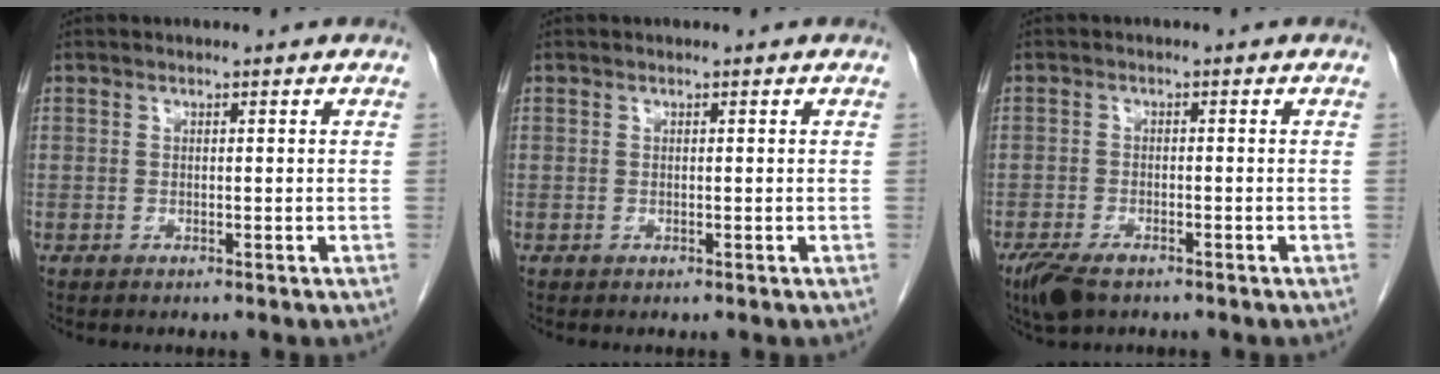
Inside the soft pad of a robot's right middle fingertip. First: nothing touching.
{"total": 0.0}
{"total": 5.3, "force": [-3.8, 2.1, 3.0], "torque": [-0.057, -0.009, -0.064]}